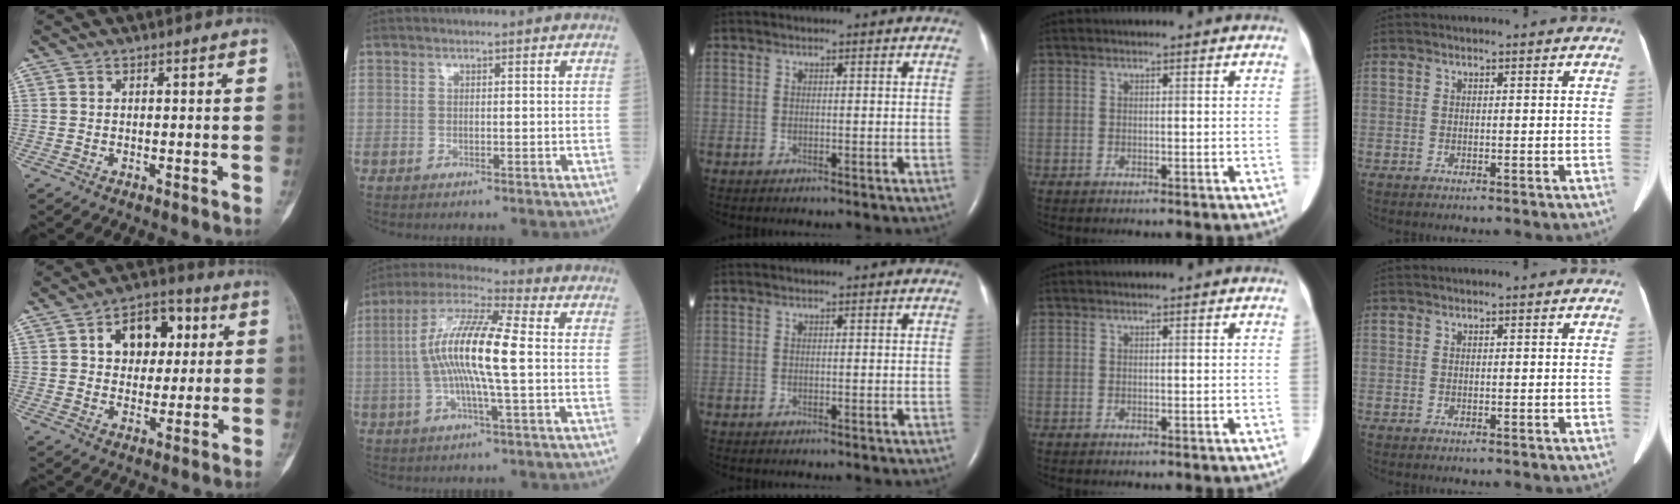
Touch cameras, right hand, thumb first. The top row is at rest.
{"thumb": {"total": 11.5, "force": [3.2, 8.0, 7.7], "torque": [-0.068, 0.009, 0.045]}, "index": {"total": 14.0, "force": [-0.3, 1.2, 14.0], "torque": [-0.275, 0.014, -0.014]}}